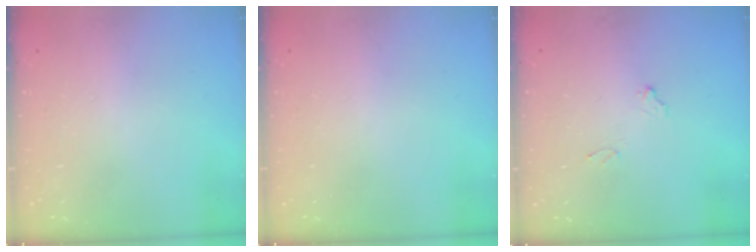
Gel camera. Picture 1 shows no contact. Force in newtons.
{"total": 0.0}
{"total": 7.1, "press": 7.1, "slide": 0.3}